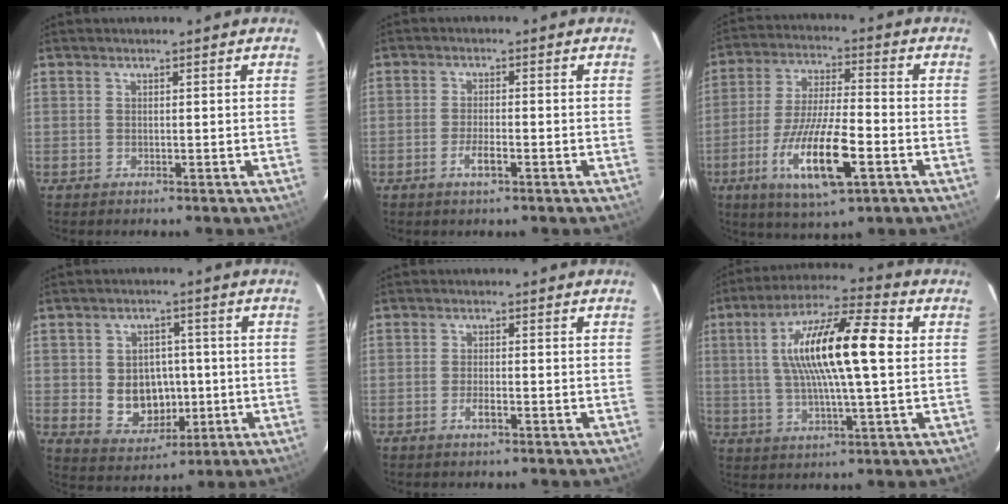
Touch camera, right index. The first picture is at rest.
{"total": 3.2, "force": [-1.8, 0.6, 2.6], "torque": [-0.058, -0.001, -0.034]}
{"total": 15.8, "force": [-6.5, 3.6, 13.9], "torque": [-0.285, -0.023, -0.117]}
{"total": 9.1, "force": [-0.9, 7.6, 4.9], "torque": [-0.107, 0.005, 0.006]}
{"total": 2.2, "force": [-1.3, 0.4, 1.7], "torque": [-0.041, 0.000, -0.025]}
{"total": 16.8, "force": [2.8, 2.5, 16.4], "torque": [-0.304, 0.017, 0.045]}